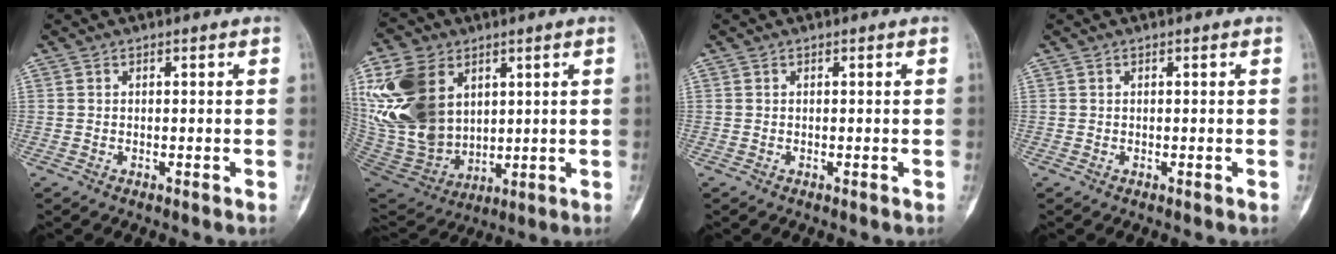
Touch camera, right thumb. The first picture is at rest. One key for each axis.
{"total": 23.8, "fx": 7.0, "fy": 16.8, "fz": 15.3, "tx": -0.320, "ty": -0.022, "tz": 0.151}
{"total": 0.0}
{"total": 0.0}